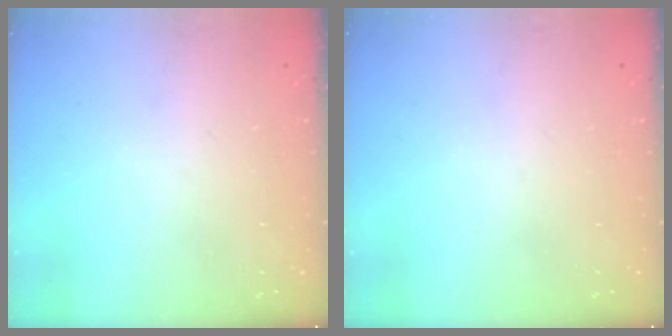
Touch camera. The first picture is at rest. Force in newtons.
{"total": 0.0}